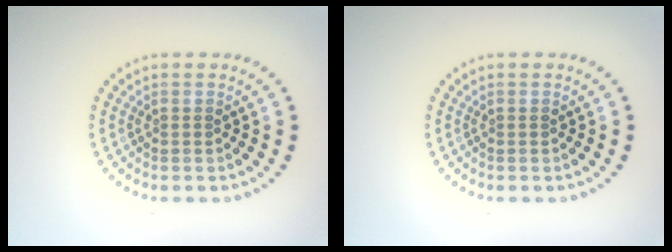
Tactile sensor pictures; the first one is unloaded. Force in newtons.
{"total": 0.0}